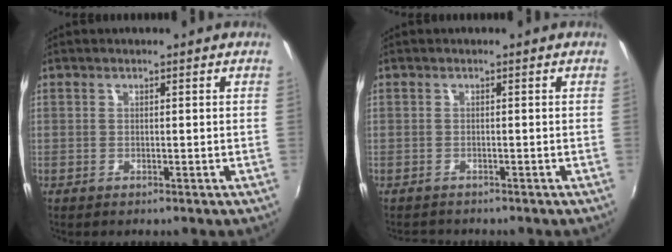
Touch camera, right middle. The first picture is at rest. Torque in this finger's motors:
{"motor_torque": [-0.23, -0.23, -0.14, -0.03]}